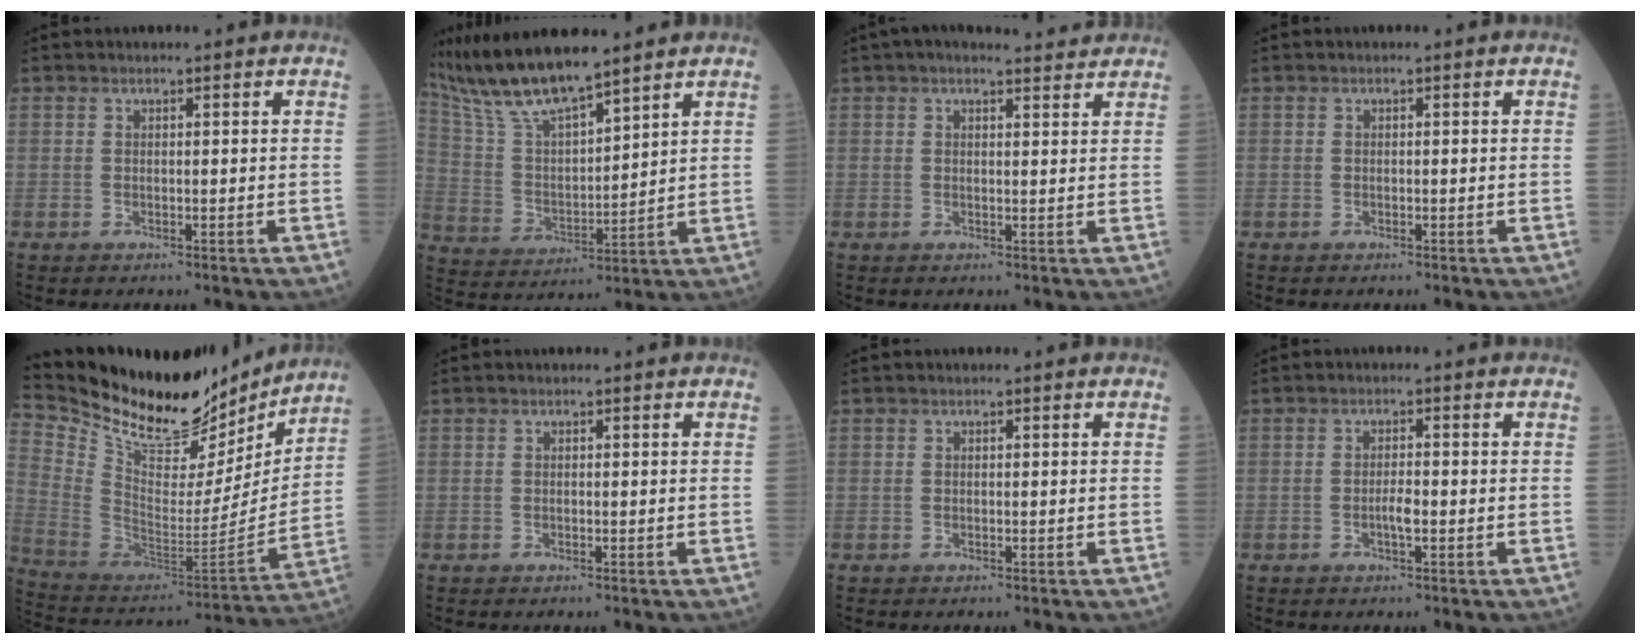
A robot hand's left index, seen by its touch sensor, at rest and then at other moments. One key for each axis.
{"total": 13.5, "fx": 11.6, "fy": 1.3, "fz": 6.6, "tx": -0.145, "ty": 0.006, "tz": 0.232}
{"total": 6.5, "fx": 5.8, "fy": 1.2, "fz": 2.6, "tx": -0.035, "ty": 0.018, "tz": 0.070}
{"total": 0.0}
{"total": 25.0, "fx": 22.1, "fy": 6.5, "fz": 9.8, "tx": -0.188, "ty": -0.038, "tz": 0.353}
{"total": 0.0}
{"total": 0.0}
{"total": 1.9, "fx": -0.8, "fy": 0.3, "fz": 1.7, "tx": -0.030, "ty": -0.002, "tz": -0.017}